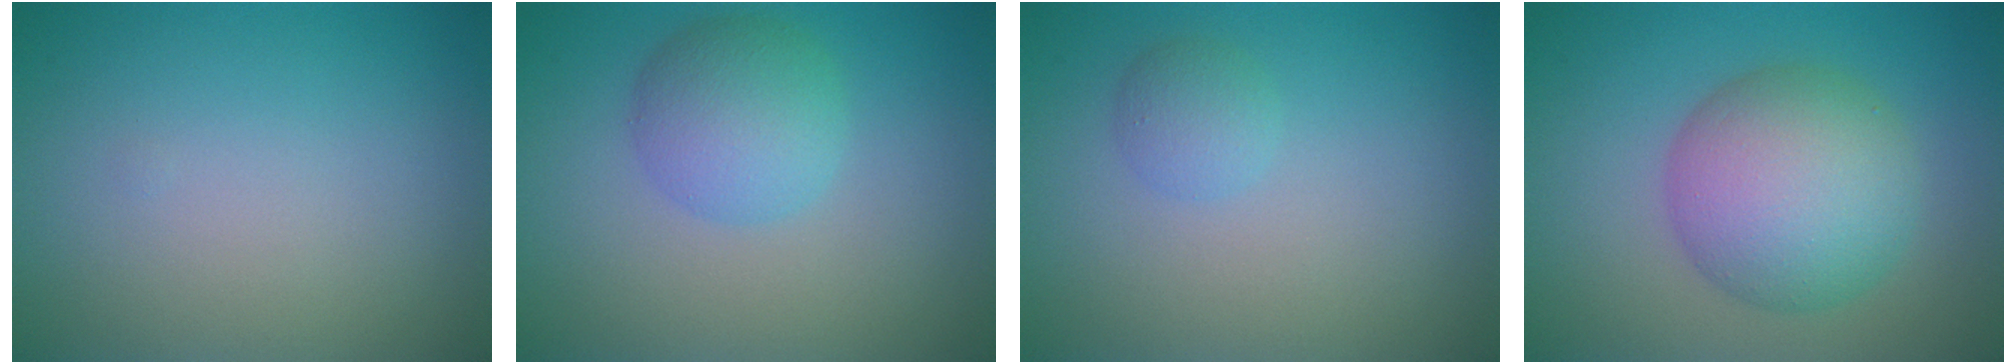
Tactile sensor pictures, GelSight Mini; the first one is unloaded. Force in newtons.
{"total": 4.0, "press": 4.0, "slide": 0.2}
{"total": 1.5, "press": 1.5, "slide": 0.1}
{"total": 8.0, "press": 8.0, "slide": 0.0}